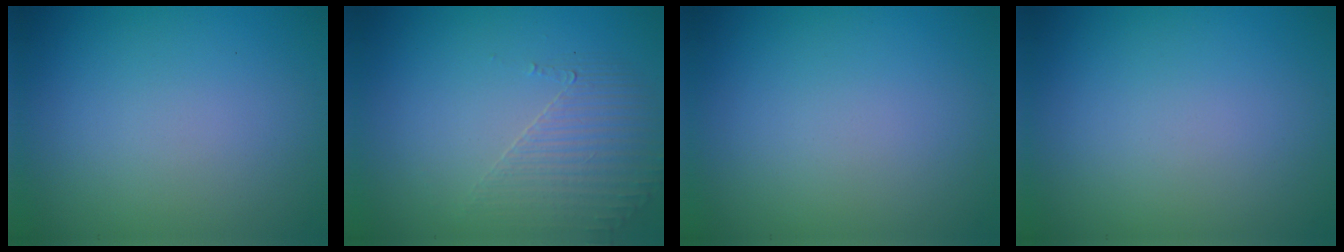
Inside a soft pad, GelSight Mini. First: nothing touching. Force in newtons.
{"total": 1.8, "press": 1.2, "slide": 1.3}
{"total": 0.0}
{"total": 0.0}